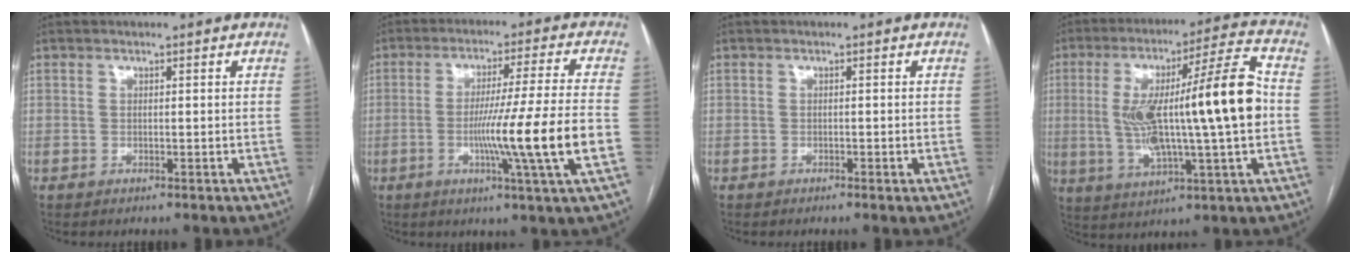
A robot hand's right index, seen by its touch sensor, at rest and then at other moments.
{"total": 14.1, "force": [-3.5, -2.5, 13.5], "torque": [-0.228, -0.020, -0.060]}
{"total": 0.6, "force": [-0.4, 0.0, 0.4], "torque": [-0.008, 0.000, -0.005]}
{"total": 19.2, "force": [0.2, 1.2, 19.2], "torque": [-0.336, 0.023, 0.001]}